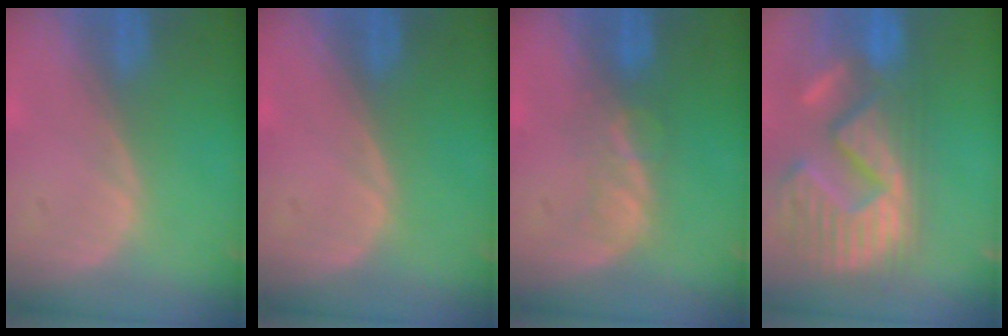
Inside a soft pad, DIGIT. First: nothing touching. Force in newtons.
{"total": 0.0}
{"total": 3.3, "press": 3.3, "slide": 0.5}
{"total": 15.3, "press": 12.6, "slide": 8.7}